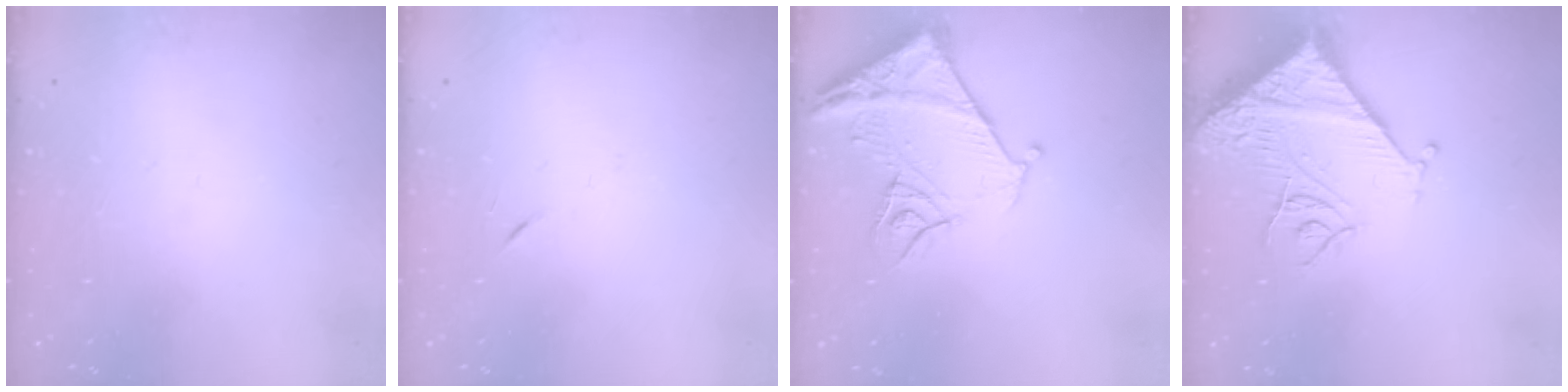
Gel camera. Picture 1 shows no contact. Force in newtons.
{"total": 3.7, "press": 3.6, "slide": 0.9}
{"total": 13.7, "press": 13.6, "slide": 1.4}
{"total": 15.5, "press": 15.3, "slide": 1.9}